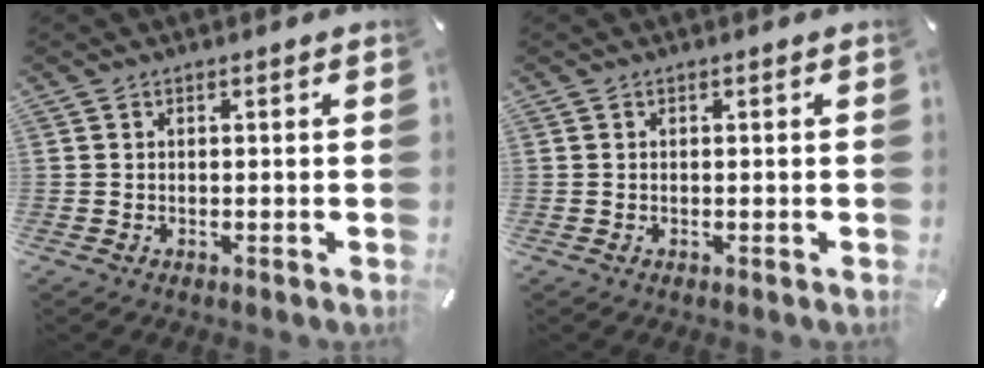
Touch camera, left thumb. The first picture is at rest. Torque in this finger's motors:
{"motor_torque": [0.00, 0.00, -0.03, 0.03, 0.00]}